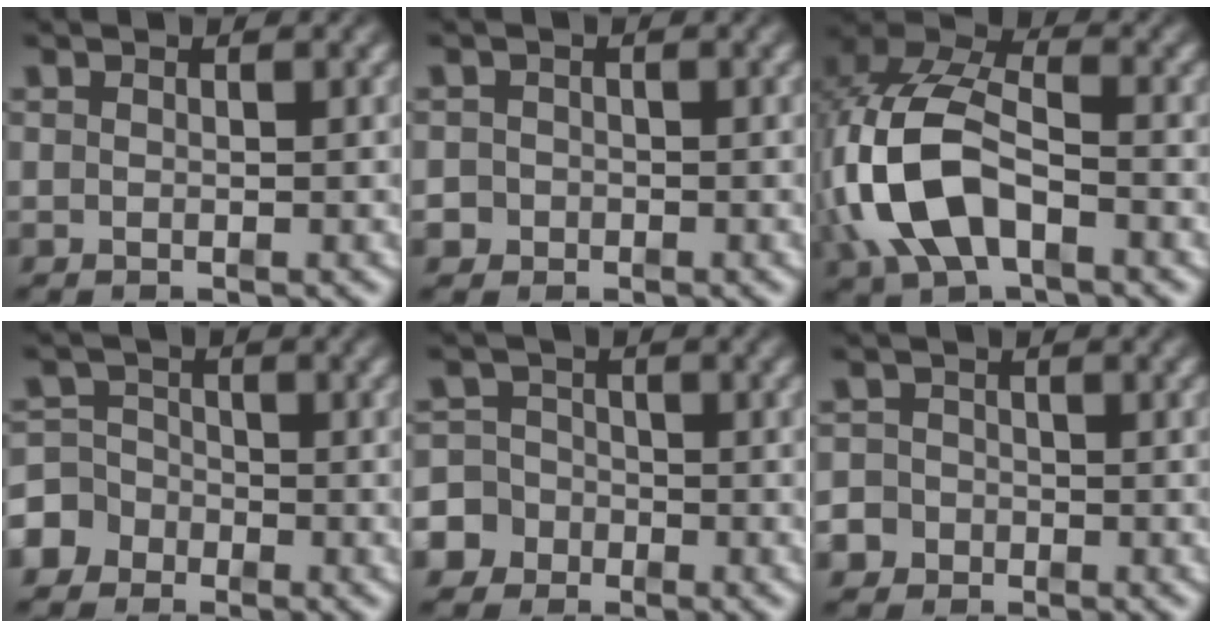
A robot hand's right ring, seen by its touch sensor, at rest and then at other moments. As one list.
[{"total": 2.2, "force": [-1.1, 1.9, -0.1], "torque": [-0.006, -0.013, -0.018]}, {"total": 10.8, "force": [0.0, 7.6, 7.6], "torque": [-0.193, -0.021, 0.004]}, {"total": 5.0, "force": [-2.6, 4.2, 1.1], "torque": [-0.014, -0.015, -0.043]}, {"total": 6.7, "force": [-3.0, 5.9, 1.2], "torque": [-0.017, -0.020, -0.056]}, {"total": 3.3, "force": [-1.7, 2.8, 0.1], "torque": [-0.009, -0.015, -0.030]}]